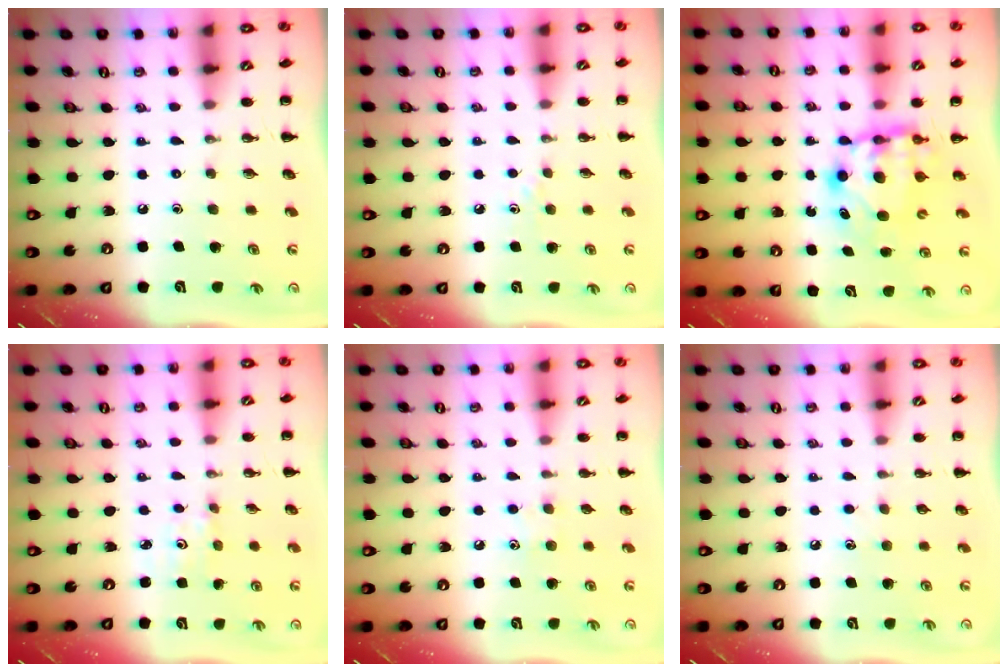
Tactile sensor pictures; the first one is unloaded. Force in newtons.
{"total": 3.0, "press": 2.7, "slide": 1.2}
{"total": 6.6, "press": 6.5, "slide": 1.2}
{"total": 1.4, "press": 1.3, "slide": 0.5}
{"total": 5.0, "press": 4.7, "slide": 1.6}
{"total": 3.3, "press": 3.2, "slide": 1.0}